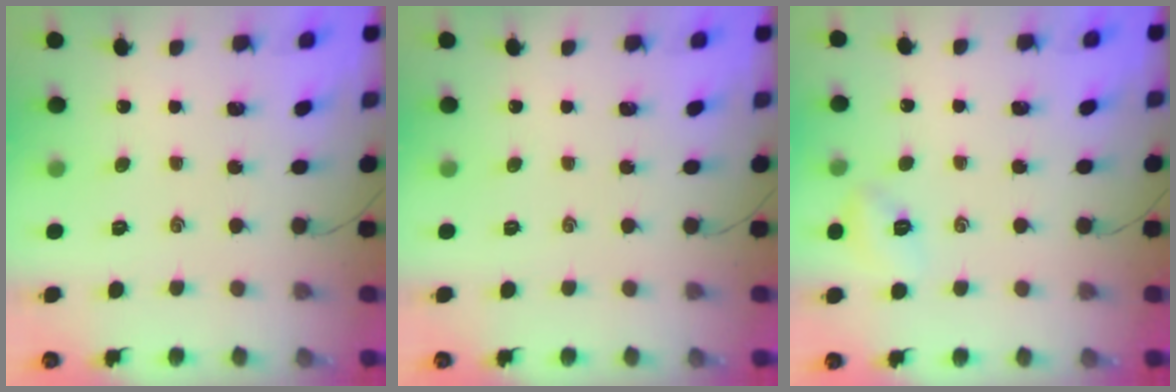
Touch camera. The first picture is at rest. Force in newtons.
{"total": 0.0}
{"total": 6.1, "press": 6.0, "slide": 1.2}